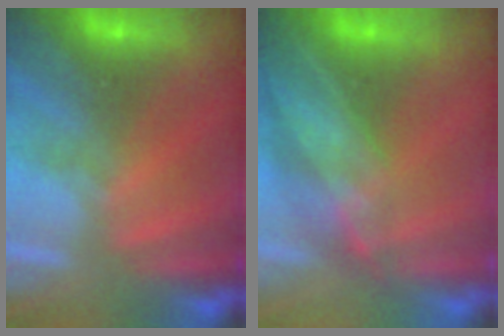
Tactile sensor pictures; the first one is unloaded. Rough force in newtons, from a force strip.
{"total": 4.1}